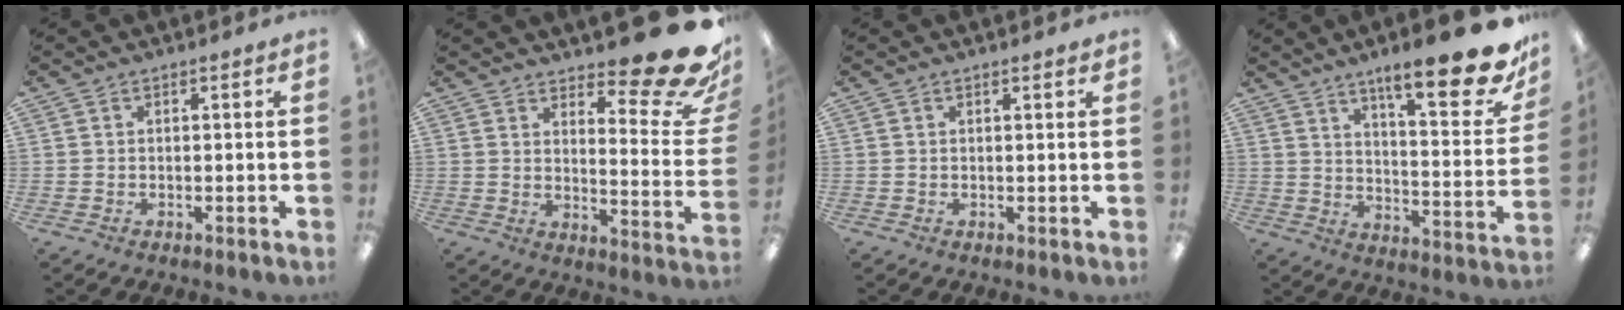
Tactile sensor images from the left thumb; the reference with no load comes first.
{"total": 15.7, "force": [11.9, 4.2, 9.3], "torque": [-0.114, -0.103, 0.198]}
{"total": 0.7, "force": [0.6, 0.1, 0.4], "torque": [-0.010, 0.001, 0.009]}
{"total": 19.7, "force": [13.1, 4.6, 13.9], "torque": [-0.202, -0.093, 0.207]}